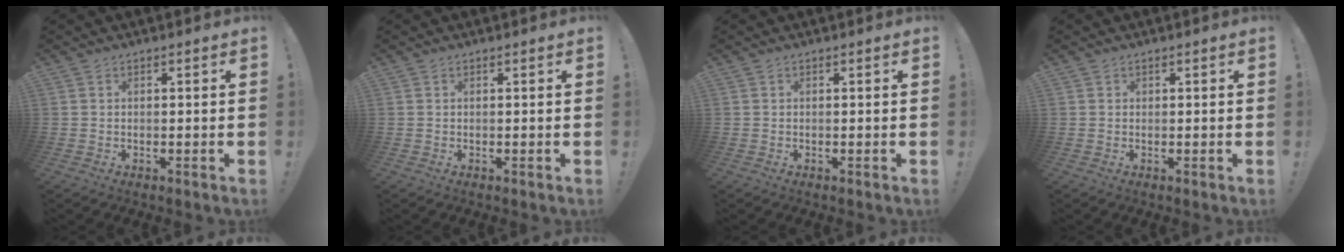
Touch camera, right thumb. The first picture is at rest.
{"total": 0.0}
{"total": 0.0}
{"total": 0.6, "force": [0.4, 0.5, -0.1], "torque": [0.005, 0.000, 0.007]}